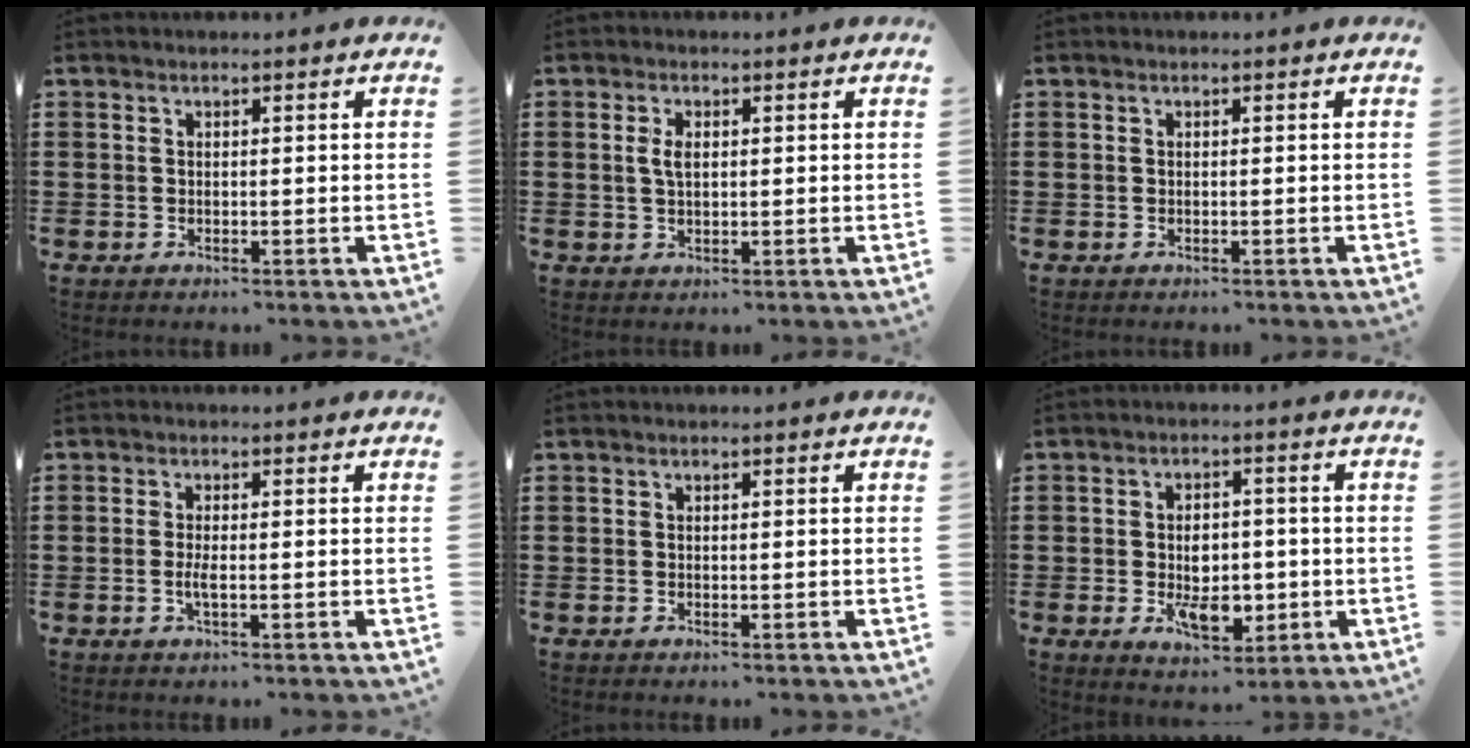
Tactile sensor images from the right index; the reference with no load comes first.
{"total": 2.6, "force": [0.4, 1.3, 2.3], "torque": [-0.049, 0.006, 0.006]}
{"total": 0.0}
{"total": 2.1, "force": [-0.6, 0.4, 2.0], "torque": [-0.043, -0.002, -0.014]}
{"total": 0.0}
{"total": 6.7, "force": [-1.3, 4.2, 5.1], "torque": [-0.074, 0.000, -0.027]}